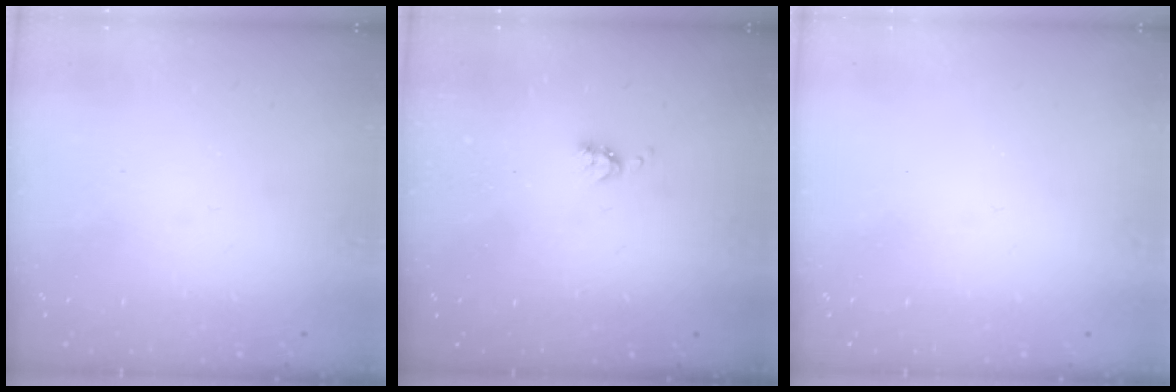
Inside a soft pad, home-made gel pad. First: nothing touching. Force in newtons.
{"total": 4.0, "press": 3.9, "slide": 0.6}
{"total": 0.0}